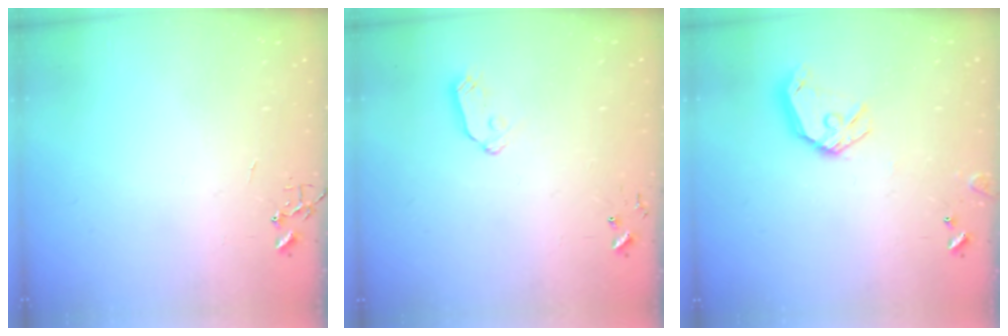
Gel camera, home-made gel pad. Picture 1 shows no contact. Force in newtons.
{"total": 6.8, "press": 6.8, "slide": 0.4}
{"total": 13.0, "press": 12.9, "slide": 1.9}